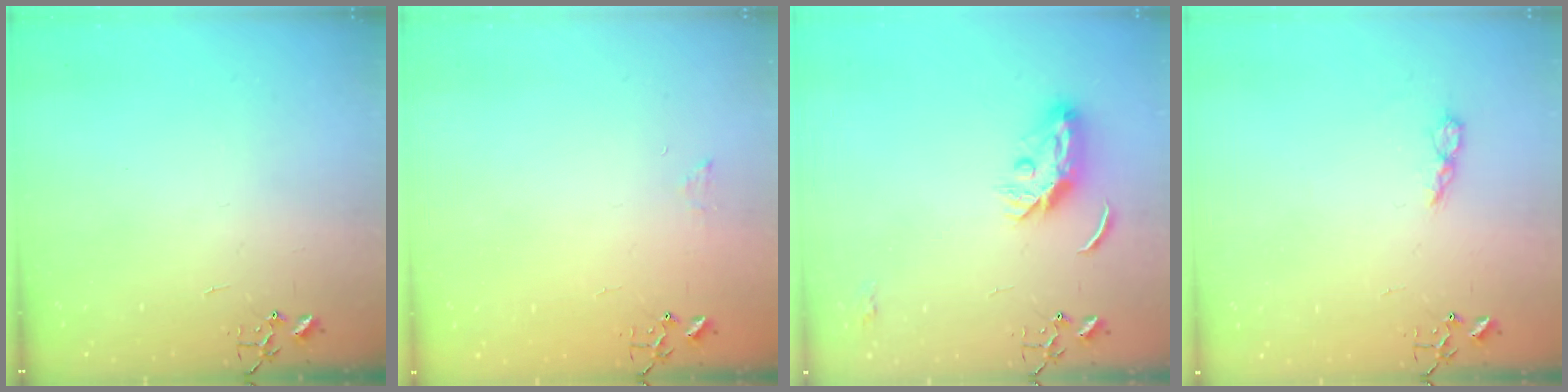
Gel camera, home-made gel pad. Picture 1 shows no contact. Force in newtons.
{"total": 6.3, "press": 6.3, "slide": 0.7}
{"total": 7.7, "press": 7.7, "slide": 0.2}
{"total": 5.0, "press": 5.0, "slide": 0.6}